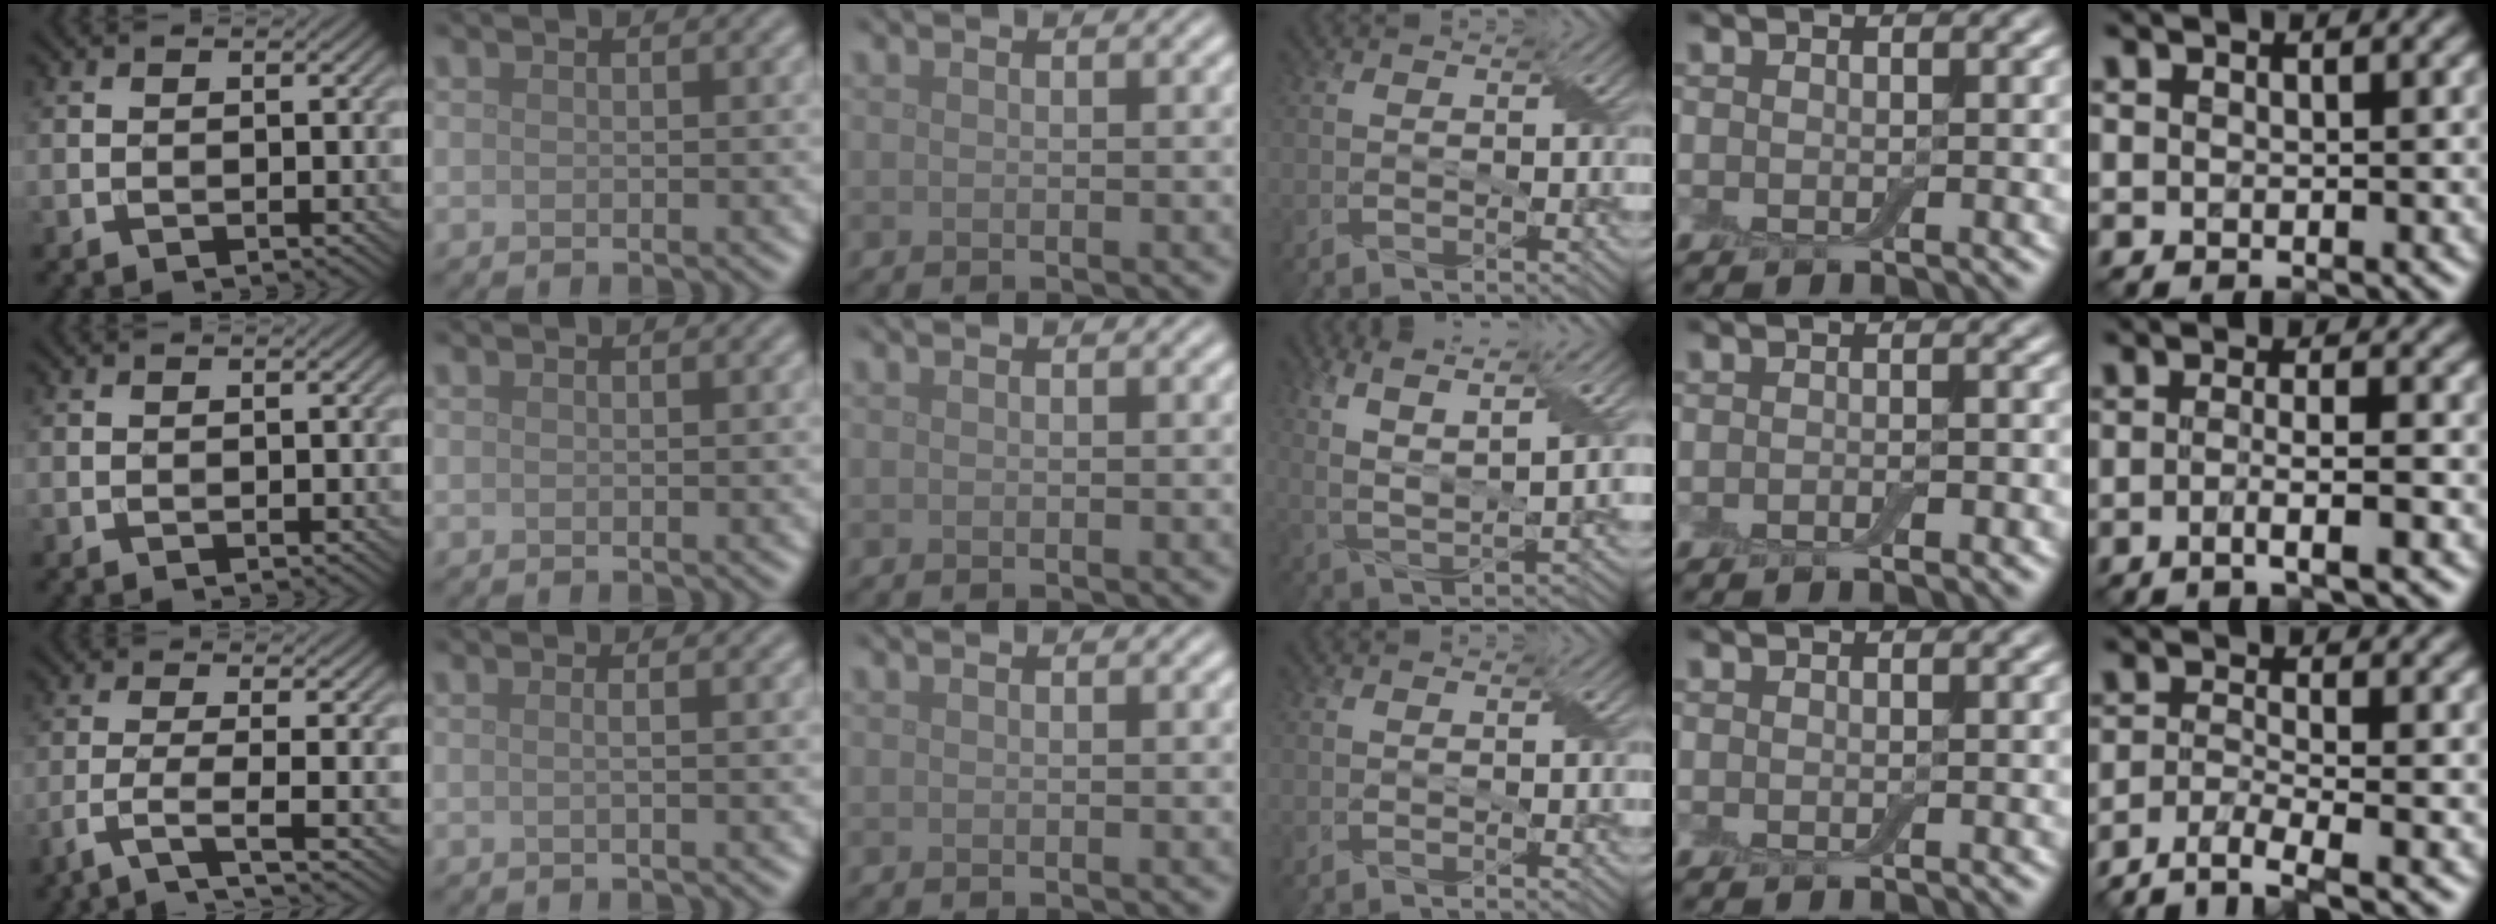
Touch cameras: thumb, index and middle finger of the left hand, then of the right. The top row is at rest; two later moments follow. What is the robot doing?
{"motion": "peel", "object": "bubble wrap"}